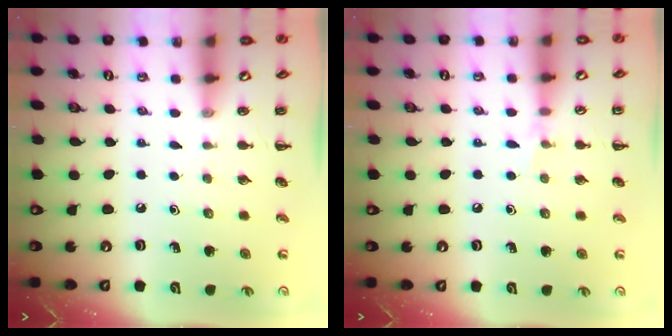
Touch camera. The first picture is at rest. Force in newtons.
{"total": 4.4, "press": 4.2, "slide": 1.3}